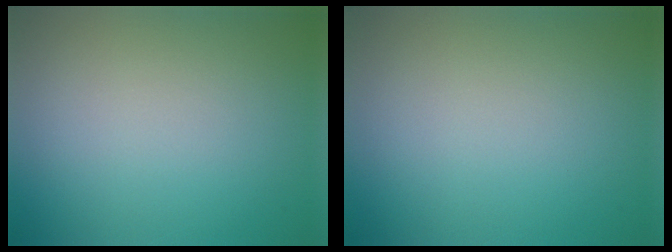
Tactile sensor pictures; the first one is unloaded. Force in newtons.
{"total": 0.0}